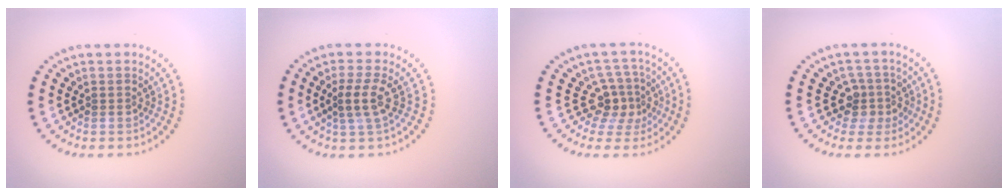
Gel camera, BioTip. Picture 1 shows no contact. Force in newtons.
{"total": 2.5, "press": 2.0, "slide": 1.5}
{"total": 3.0, "press": 2.2, "slide": 2.0}
{"total": 2.7, "press": 2.0, "slide": 1.8}